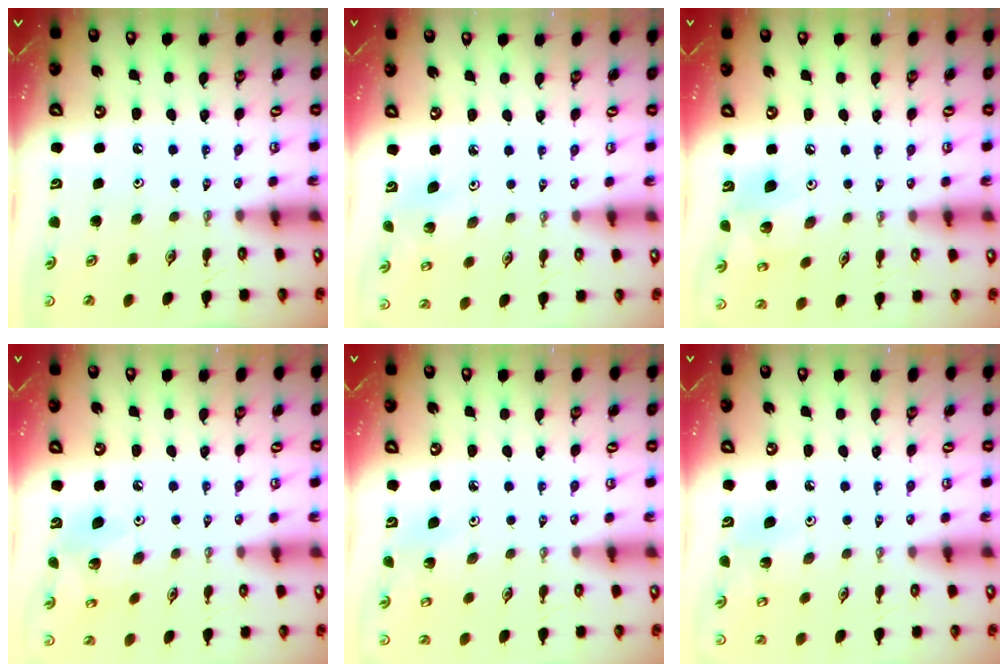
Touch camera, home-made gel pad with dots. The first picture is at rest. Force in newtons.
{"total": 2.2, "press": 2.2, "slide": 0.2}
{"total": 10.9, "press": 10.5, "slide": 2.9}
{"total": 9.3, "press": 9.3, "slide": 0.2}
{"total": 3.2, "press": 3.2, "slide": 0.2}
{"total": 6.1, "press": 6.1, "slide": 0.7}